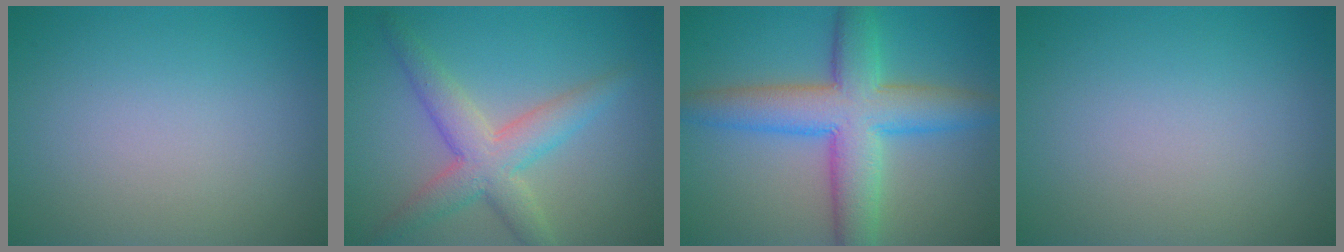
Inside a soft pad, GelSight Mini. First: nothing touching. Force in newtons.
{"total": 4.9, "press": 4.9, "slide": 0.1}
{"total": 8.3, "press": 8.3, "slide": 0.1}
{"total": 0.0}